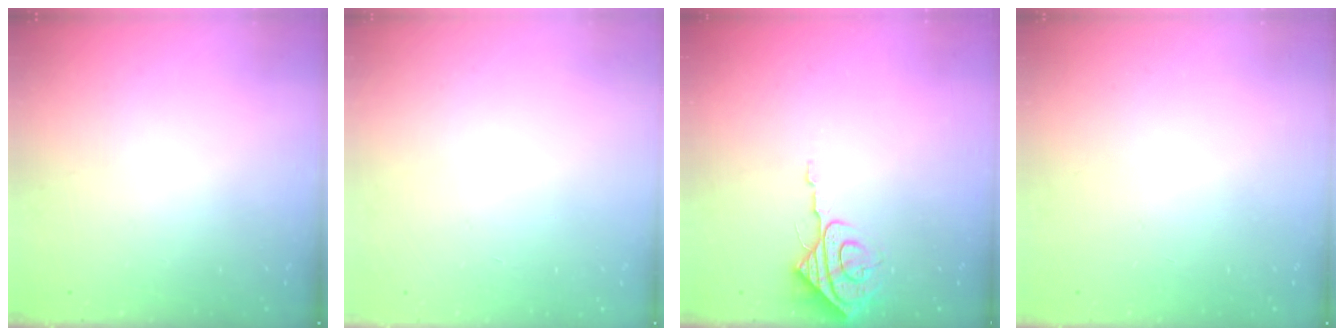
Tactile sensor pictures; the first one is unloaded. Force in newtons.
{"total": 0.0}
{"total": 7.9, "press": 7.9, "slide": 0.8}
{"total": 0.0}